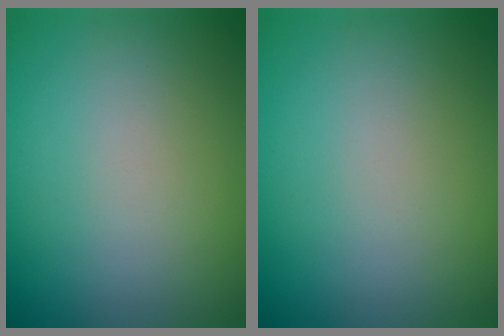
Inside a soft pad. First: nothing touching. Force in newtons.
{"total": 0.0}